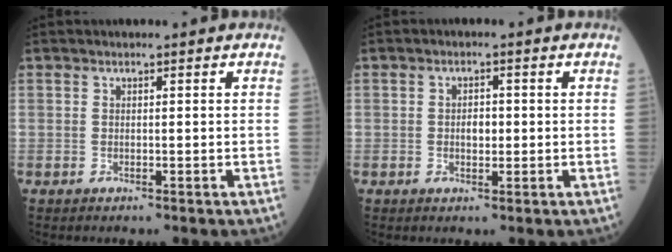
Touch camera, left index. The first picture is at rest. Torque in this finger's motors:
{"motor_torque": [0.10, 0.04, 0.03, 0.01]}